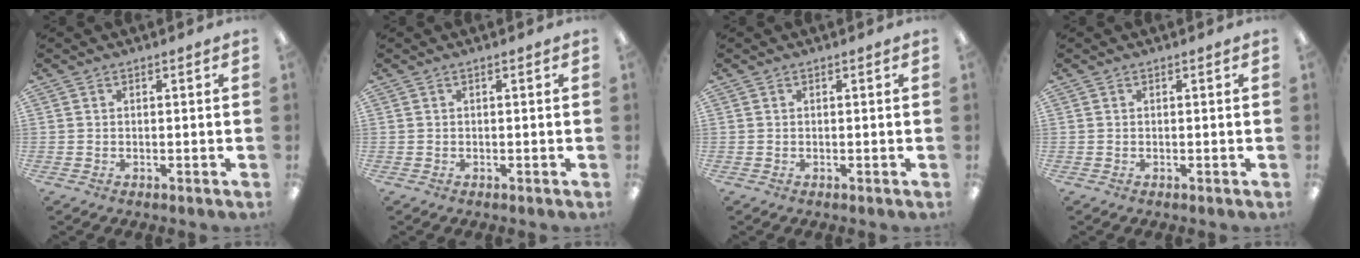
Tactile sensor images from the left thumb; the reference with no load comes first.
{"total": 0.0}
{"total": 0.0}
{"total": 0.0}